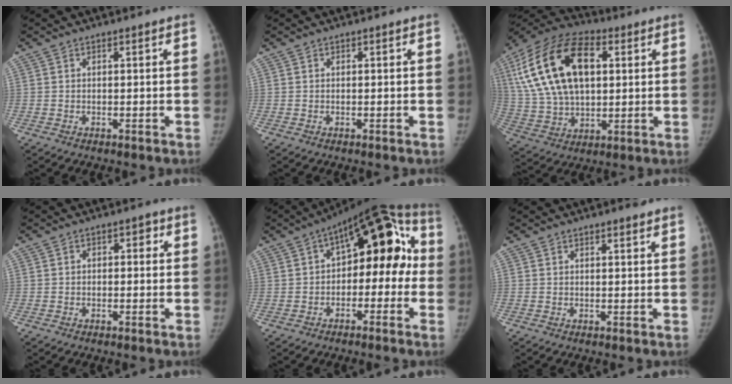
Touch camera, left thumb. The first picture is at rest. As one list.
[{"total": 0.0}, {"total": 24.4, "force": [6.7, 14.1, 18.7], "torque": [-0.350, 0.006, 0.119]}, {"total": 2.0, "force": [0.1, 1.4, 1.4], "torque": [-0.003, 0.008, -0.006]}, {"total": 18.1, "force": [0.9, 10.0, 15.1], "torque": [-0.160, 0.053, 0.000]}, {"total": 1.5, "force": [1.1, 0.3, 1.0], "torque": [-0.012, -0.003, 0.013]}]